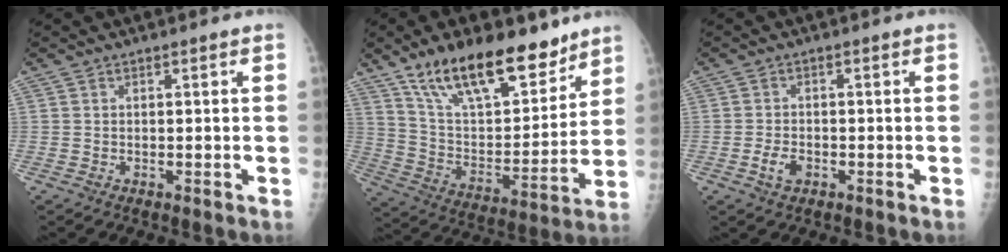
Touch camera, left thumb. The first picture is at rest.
{"total": 21.8, "force": [15.2, 8.9, 12.8], "torque": [-0.170, -0.069, 0.266]}
{"total": 3.1, "force": [-1.3, 1.9, 2.1], "torque": [-0.037, 0.007, -0.022]}